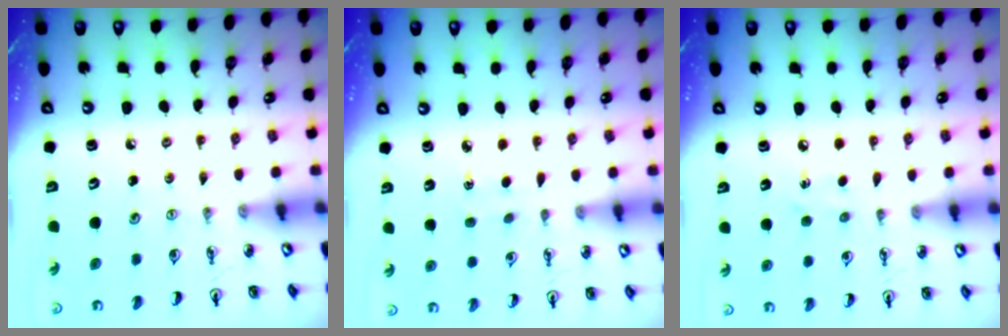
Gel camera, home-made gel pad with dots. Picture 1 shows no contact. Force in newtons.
{"total": 1.5, "press": 1.5, "slide": 0.2}
{"total": 4.8, "press": 4.8, "slide": 0.5}